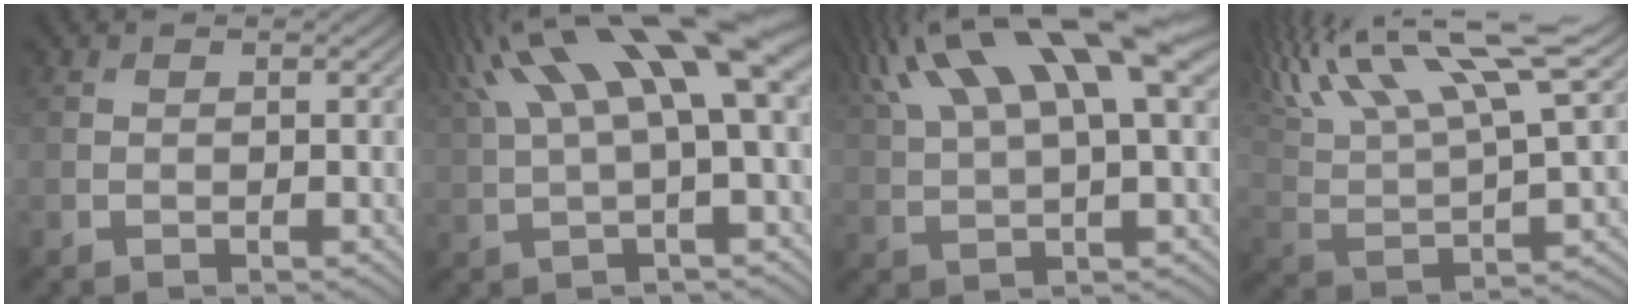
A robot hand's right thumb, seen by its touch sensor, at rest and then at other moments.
{"total": 14.4, "force": [6.1, 3.4, 12.6], "torque": [-0.251, 0.024, 0.120]}
{"total": 15.5, "force": [8.4, 4.2, 12.3], "torque": [-0.261, 0.024, 0.156]}
{"total": 17.4, "force": [11.1, 5.0, 12.5], "torque": [-0.260, 0.023, 0.193]}